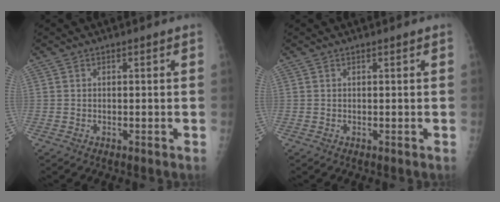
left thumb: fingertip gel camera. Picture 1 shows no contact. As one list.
[{"total": 0.0}]